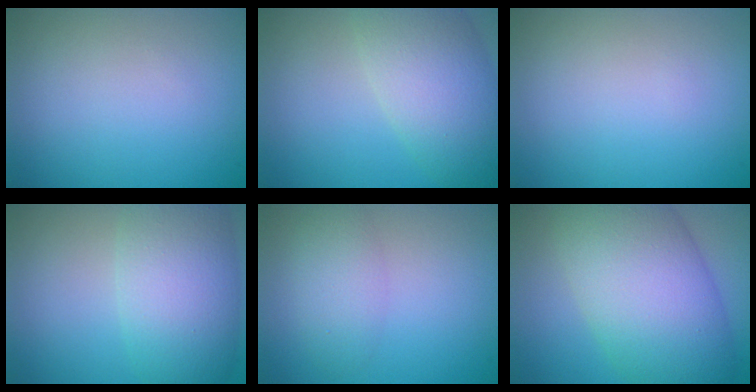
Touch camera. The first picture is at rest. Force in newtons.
{"total": 7.5, "press": 7.5, "slide": 0.8}
{"total": 0.0}
{"total": 7.6, "press": 7.6, "slide": 0.6}
{"total": 1.8, "press": 1.8, "slide": 0.2}
{"total": 12.2, "press": 12.2, "slide": 0.6}